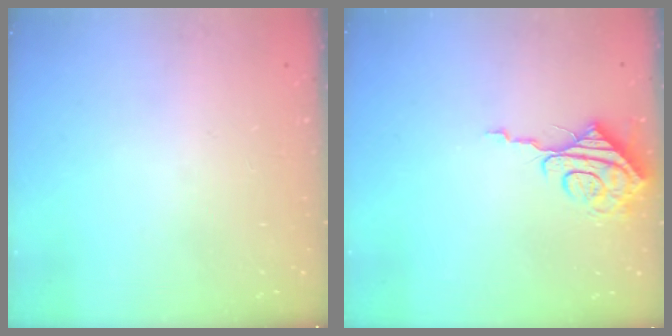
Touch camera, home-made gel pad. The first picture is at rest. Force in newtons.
{"total": 9.1, "press": 9.1, "slide": 0.2}